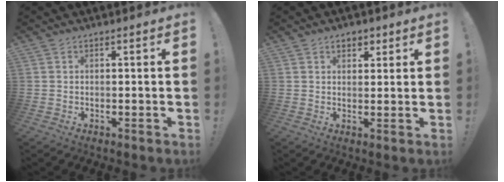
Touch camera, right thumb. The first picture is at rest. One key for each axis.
{"total": 3.3, "fx": 1.7, "fy": 2.5, "fz": 1.4, "tx": -0.015, "ty": -0.001, "tz": 0.030}